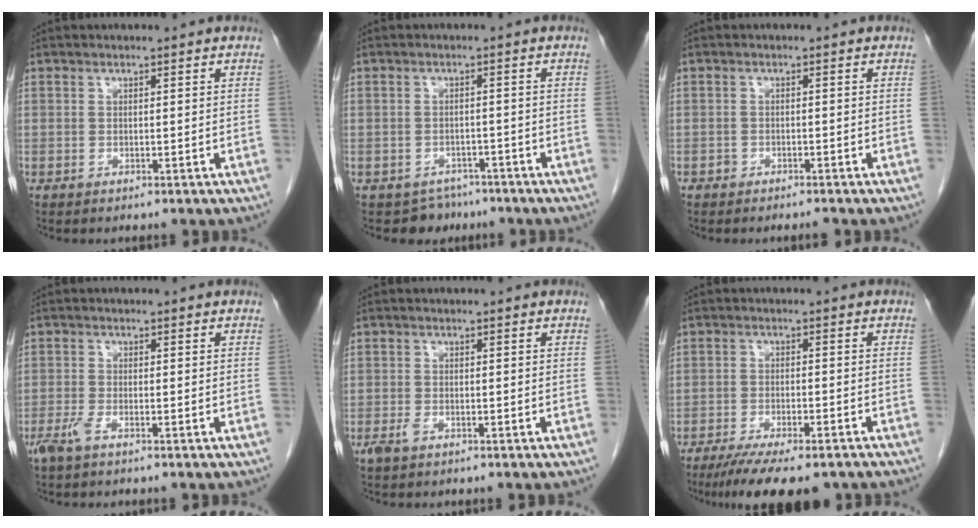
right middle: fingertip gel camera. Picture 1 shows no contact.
{"total": 4.0, "force": [-3.2, 2.4, -0.5], "torque": [0.011, 0.010, -0.047]}
{"total": 1.2, "force": [-1.1, 0.4, 0.3], "torque": [-0.007, -0.001, -0.018]}
{"total": 2.3, "force": [-1.6, 0.4, 1.7], "torque": [-0.041, -0.004, -0.036]}
{"total": 1.7, "force": [-1.0, 0.7, 1.1], "torque": [-0.027, -0.001, -0.018]}
{"total": 12.0, "force": [-9.5, 2.7, 6.8], "torque": [-0.101, -0.015, -0.141]}